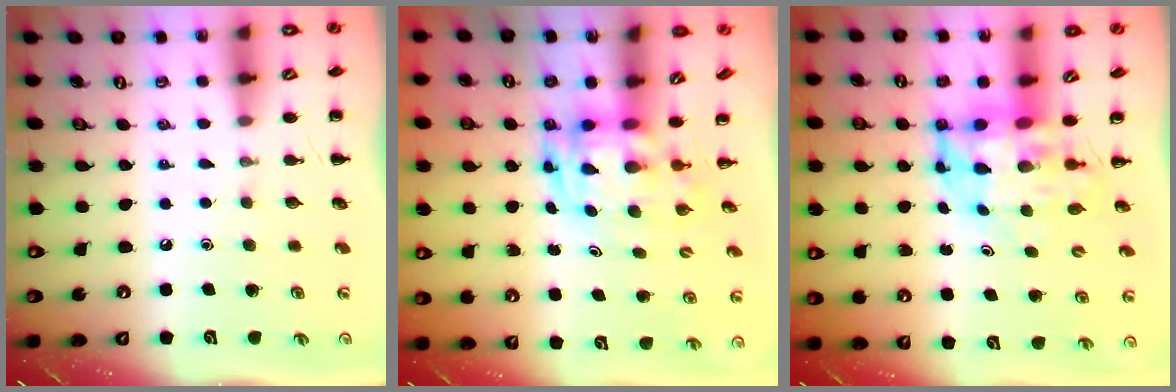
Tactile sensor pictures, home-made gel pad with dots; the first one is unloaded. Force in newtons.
{"total": 3.1, "press": 3.0, "slide": 0.7}
{"total": 7.2, "press": 6.9, "slide": 2.2}